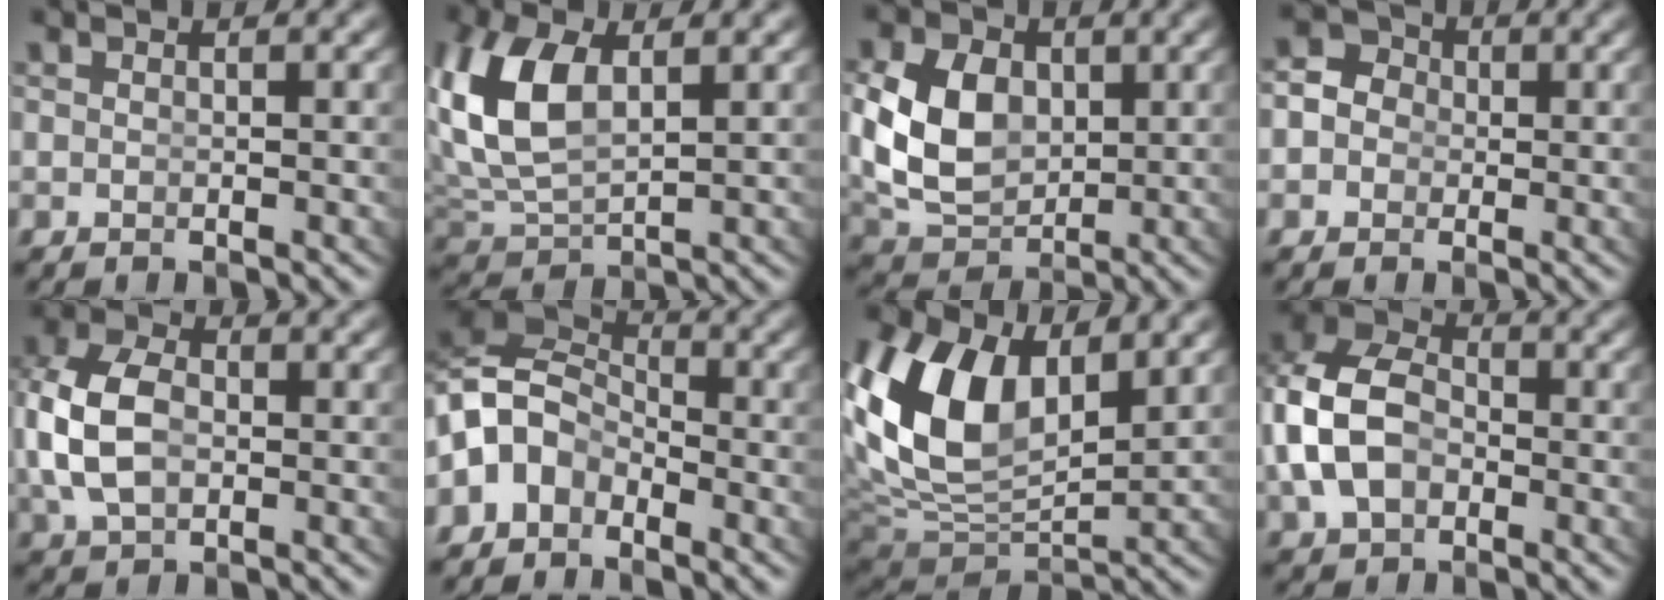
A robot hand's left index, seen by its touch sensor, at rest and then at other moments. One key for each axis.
{"total": 8.0, "fx": 1.8, "fy": 5.6, "fz": 5.4, "tx": -0.157, "ty": -0.018, "tz": 0.047}
{"total": 8.2, "fx": 0.4, "fy": 6.5, "fz": 5.0, "tx": -0.113, "ty": -0.031, "tz": 0.023}
{"total": 5.9, "fx": 0.4, "fy": 5.3, "fz": 2.4, "tx": -0.044, "ty": 0.000, "tz": -0.010}
{"total": 6.0, "fx": 0.1, "fy": 4.4, "fz": 4.1, "tx": -0.112, "ty": -0.018, "tz": 0.016}
{"total": 9.0, "fx": -0.2, "fy": 7.9, "fz": 4.3, "tx": -0.119, "ty": -0.025, "tz": -0.008}
{"total": 10.8, "fx": 2.4, "fy": 7.2, "fz": 7.8, "tx": -0.179, "ty": -0.016, "tz": 0.053}
{"total": 9.6, "fx": 0.5, "fy": 8.1, "fz": 5.2, "tx": -0.124, "ty": -0.012, "tz": 0.007}